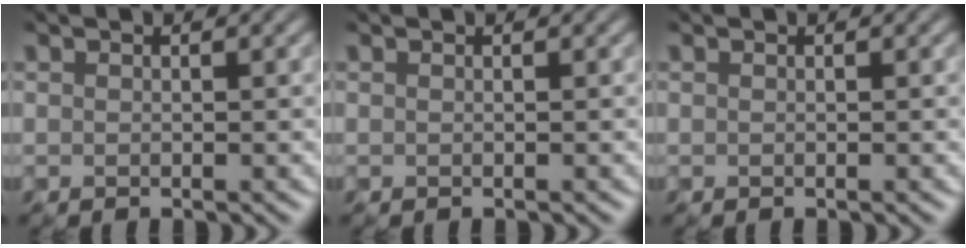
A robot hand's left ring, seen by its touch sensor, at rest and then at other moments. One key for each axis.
{"total": 0.0}
{"total": 0.0}